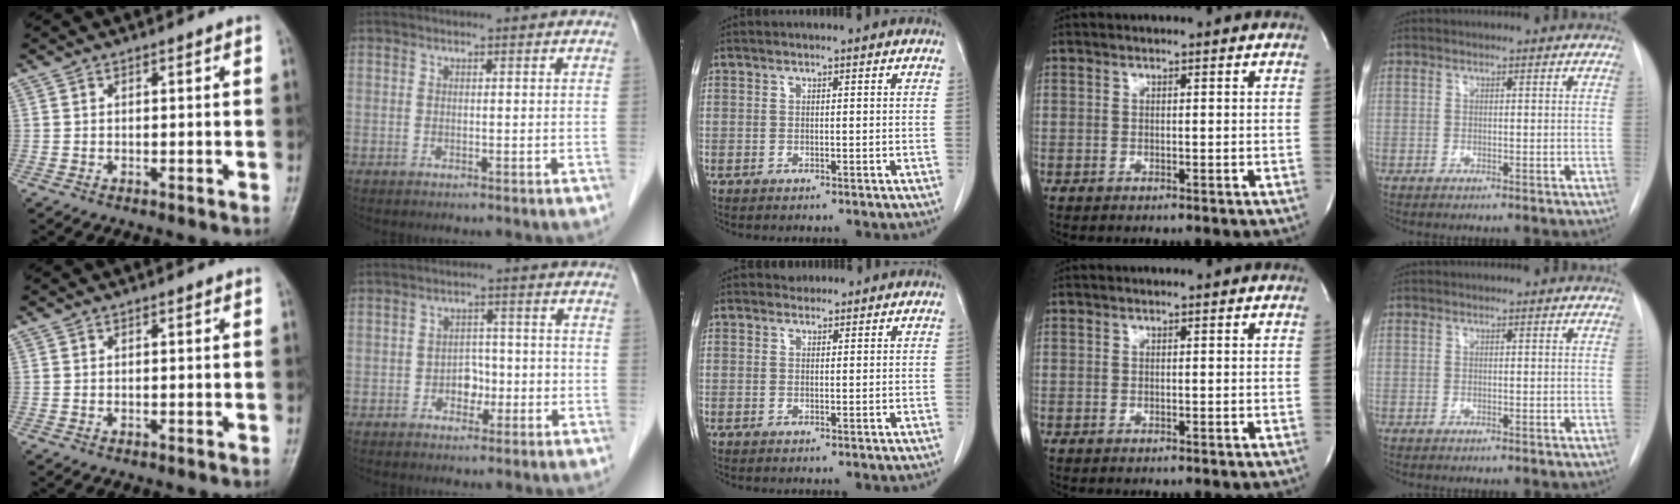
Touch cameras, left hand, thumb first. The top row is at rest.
{"index": {"total": 3.6, "force": [-1.6, 2.4, 2.2], "torque": [-0.030, 0.011, -0.026]}, "middle": {"total": 1.2, "force": [1.0, 0.5, -0.3], "torque": [0.000, 0.005, 0.013]}}